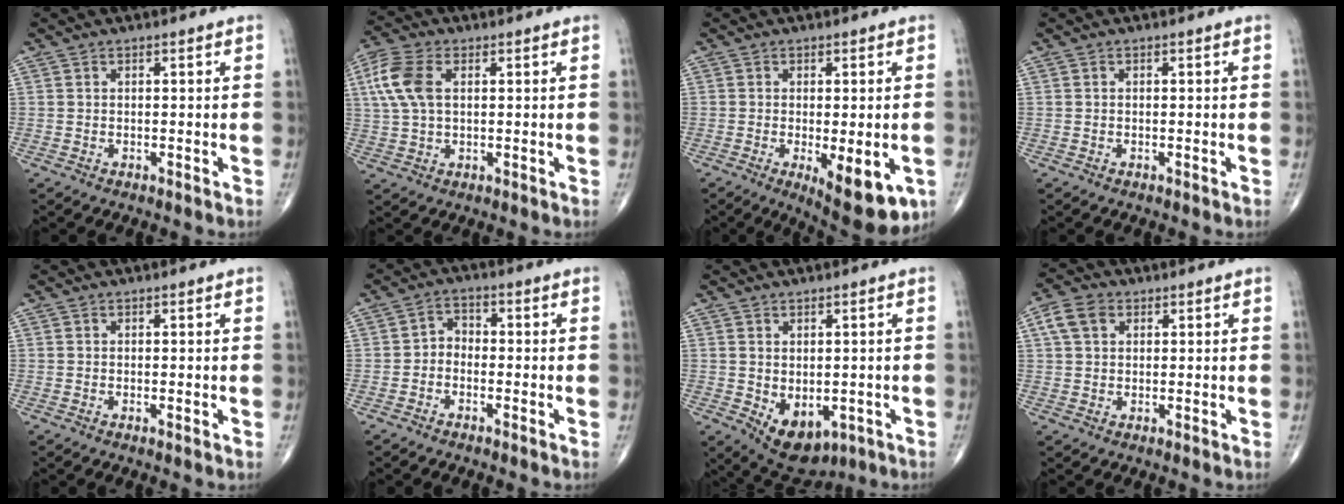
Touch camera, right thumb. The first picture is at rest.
{"total": 8.9, "force": [2.2, 5.2, 7.0], "torque": [-0.167, 0.013, 0.041]}
{"total": 11.8, "force": [-4.2, 4.3, 10.1], "torque": [-0.131, -0.014, -0.050]}
{"total": 0.0}
{"total": 0.6, "force": [0.0, 0.2, 0.5], "torque": [-0.013, -0.003, -0.001]}
{"total": 3.1, "force": [-1.2, 2.4, 1.6], "torque": [-0.007, 0.020, -0.035]}
{"total": 8.8, "force": [-2.4, 5.6, 6.4], "torque": [-0.076, -0.007, -0.015]}
{"total": 5.4, "force": [1.9, 3.8, 3.3], "torque": [-0.059, 0.010, 0.034]}